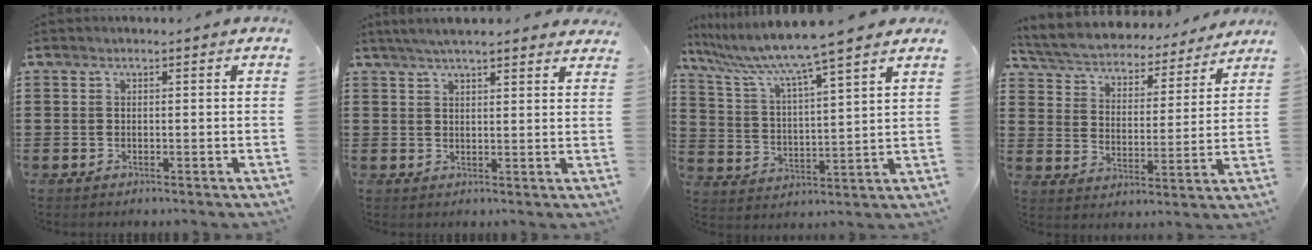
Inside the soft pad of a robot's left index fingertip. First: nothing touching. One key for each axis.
{"total": 4.0, "fx": 3.7, "fy": 0.8, "fz": 1.5, "tx": -0.037, "ty": -0.001, "tz": 0.068}
{"total": 8.1, "fx": 7.0, "fy": -0.6, "fz": 4.0, "tx": -0.109, "ty": -0.047, "tz": 0.113}
{"total": 4.7, "fx": 4.7, "fy": 0.3, "fz": 0.4, "tx": -0.034, "ty": -0.040, "tz": 0.075}